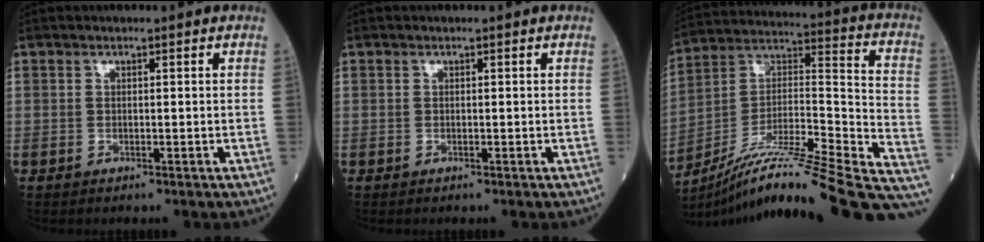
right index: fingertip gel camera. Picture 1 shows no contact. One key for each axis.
{"total": 0.0}
{"total": 31.0, "fx": -25.7, "fy": 2.1, "fz": 17.3, "tx": -0.202, "ty": -0.004, "tz": -0.391}